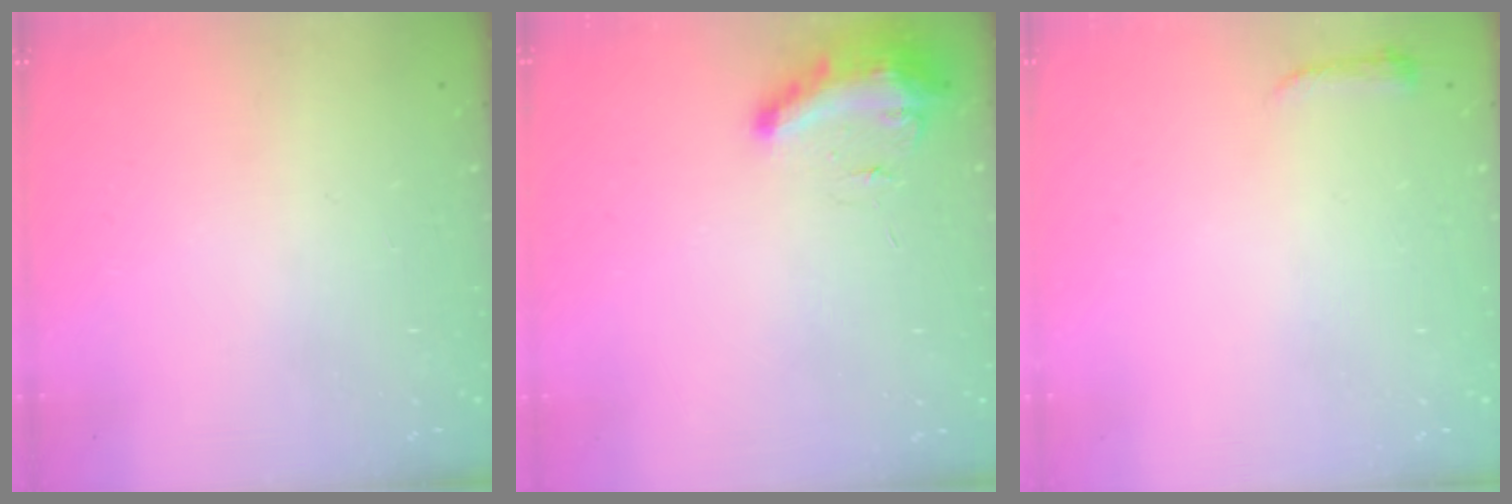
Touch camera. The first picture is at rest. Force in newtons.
{"total": 9.1, "press": 9.1, "slide": 1.0}
{"total": 3.0, "press": 2.9, "slide": 0.6}